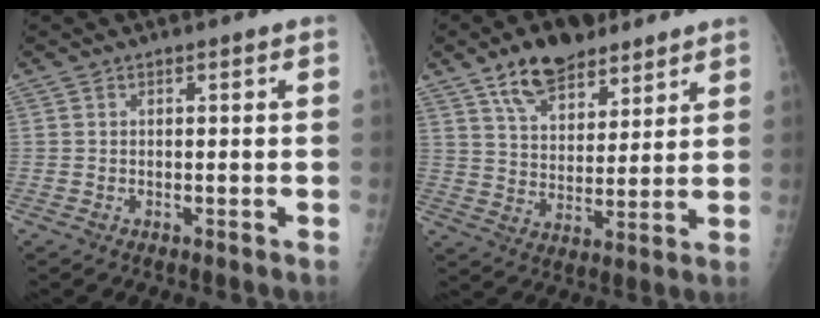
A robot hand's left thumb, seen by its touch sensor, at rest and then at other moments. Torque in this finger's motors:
{"motor_torque": [0.82, 0.11, 0.76, -0.41, 0.09]}